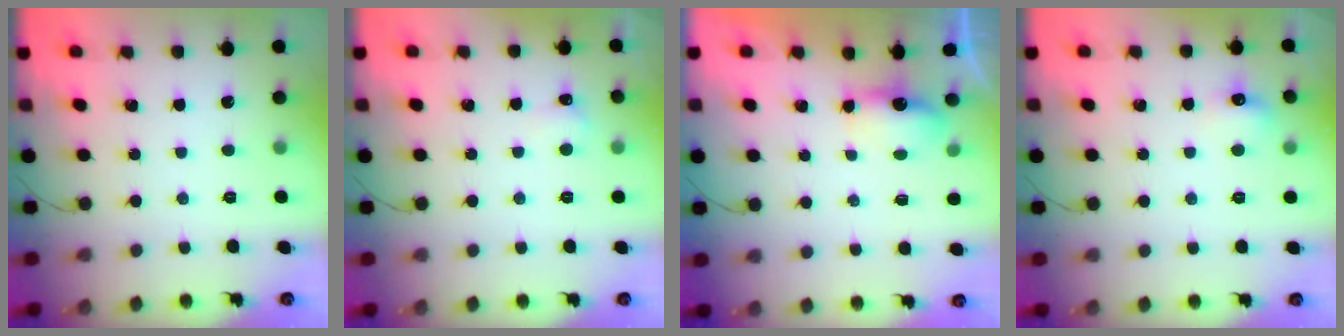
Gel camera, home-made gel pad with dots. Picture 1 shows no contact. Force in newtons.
{"total": 4.7, "press": 4.5, "slide": 1.5}
{"total": 5.2, "press": 5.0, "slide": 1.3}
{"total": 5.6, "press": 5.4, "slide": 1.5}